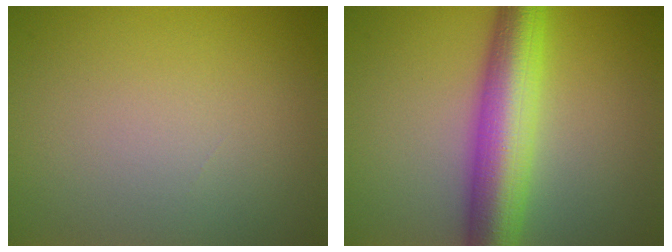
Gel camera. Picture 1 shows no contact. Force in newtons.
{"total": 8.3, "press": 8.2, "slide": 0.2}